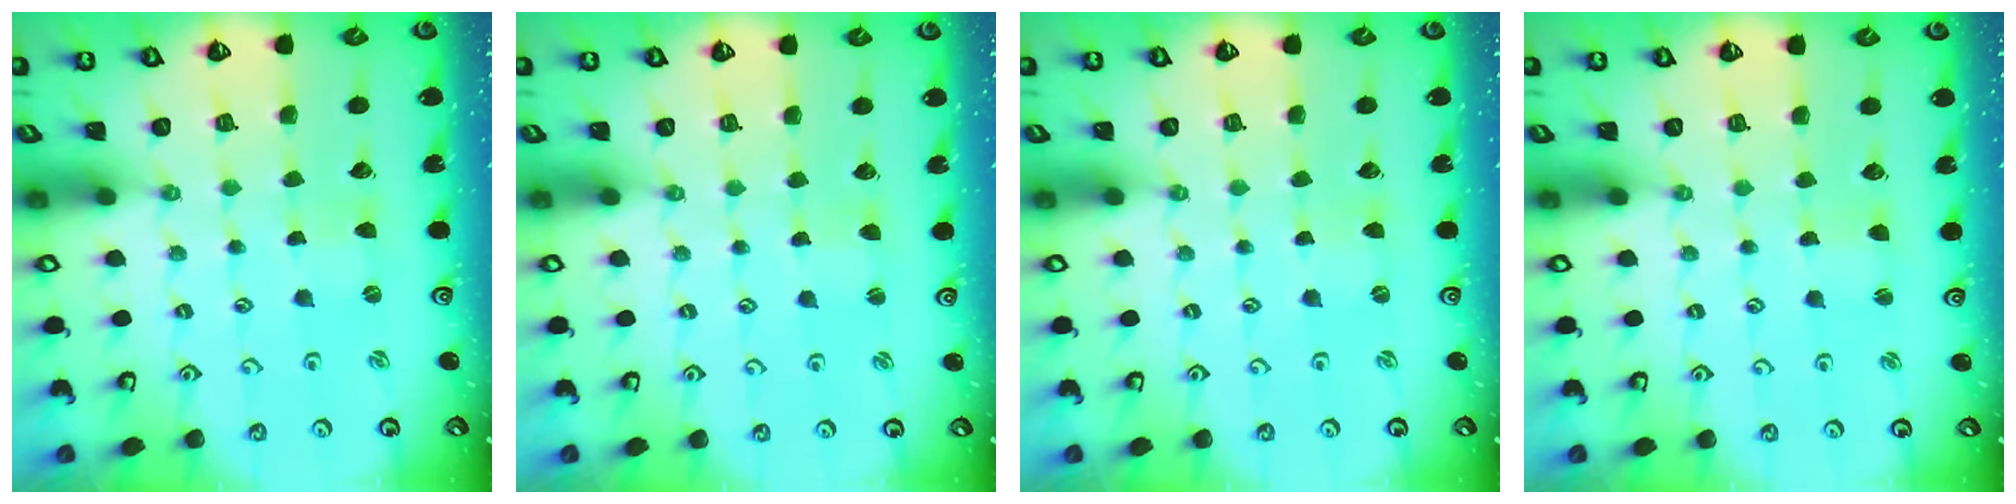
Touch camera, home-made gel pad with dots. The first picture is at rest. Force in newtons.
{"total": 1.5, "press": 1.5, "slide": 0.3}
{"total": 0.0}
{"total": 1.0, "press": 1.0, "slide": 0.0}